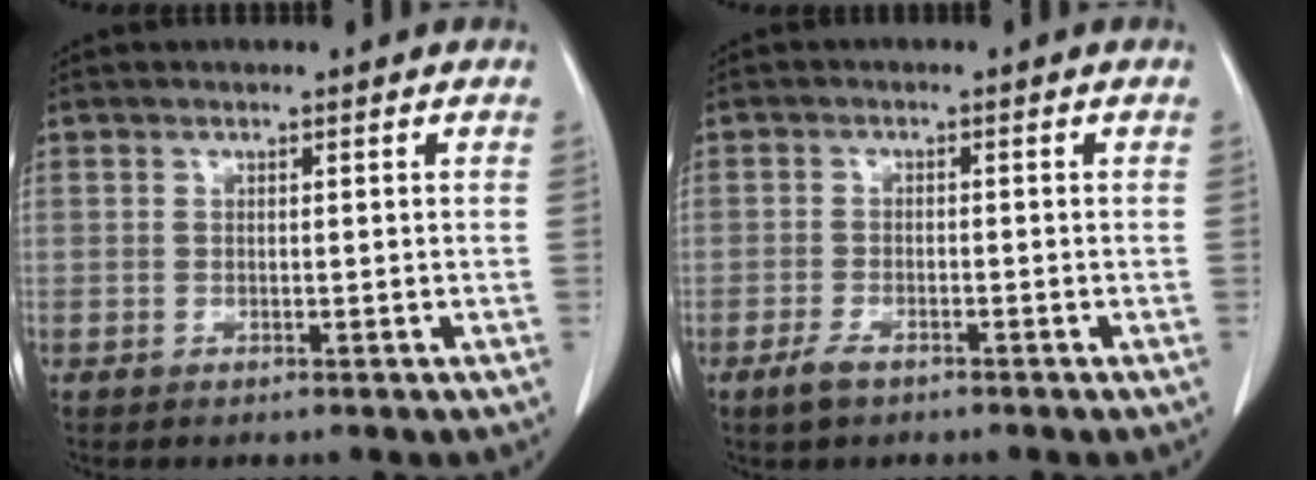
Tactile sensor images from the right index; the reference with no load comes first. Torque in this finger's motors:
{"motor_torque": [0.25, -0.19, 0.09, 0.04]}